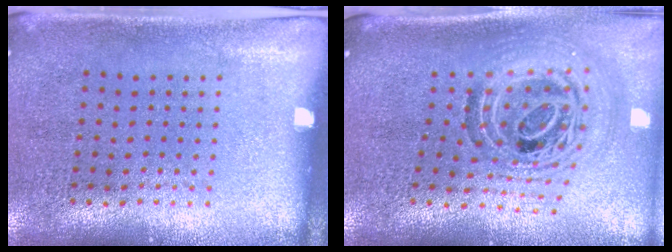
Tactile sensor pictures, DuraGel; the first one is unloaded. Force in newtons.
{"total": 1.8, "press": 1.5, "slide": 0.9}